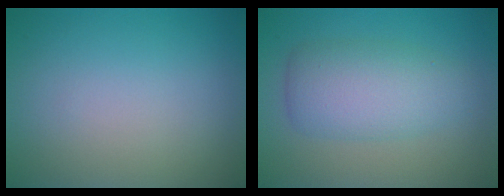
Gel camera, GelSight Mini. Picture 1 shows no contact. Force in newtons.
{"total": 5.0, "press": 5.0, "slide": 0.1}